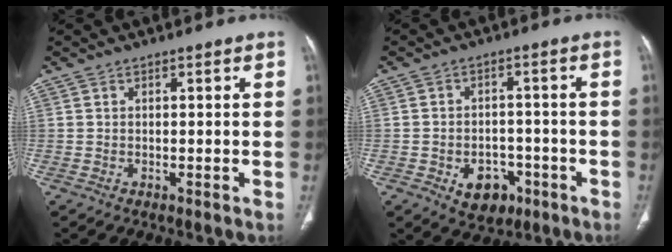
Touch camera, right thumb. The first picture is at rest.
{"total": 7.5, "force": [-3.2, 5.5, 3.9], "torque": [-0.031, 0.025, -0.038]}